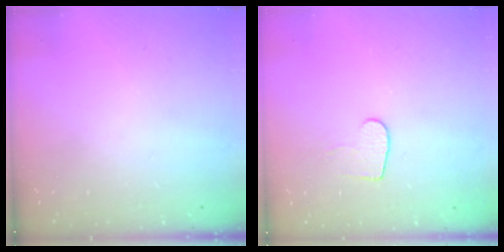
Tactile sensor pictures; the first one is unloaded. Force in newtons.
{"total": 6.3, "press": 6.3, "slide": 0.6}